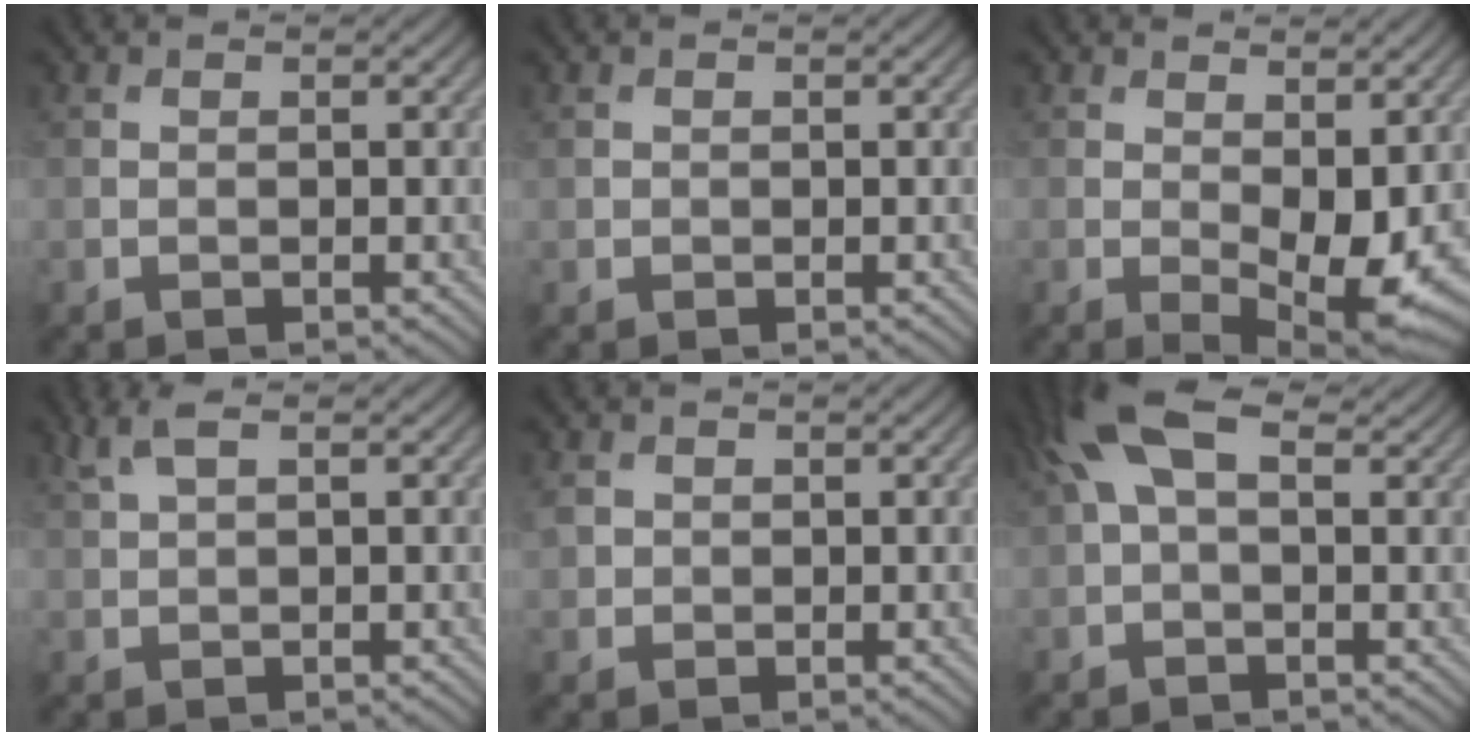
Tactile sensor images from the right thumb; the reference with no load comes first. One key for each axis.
{"total": 0.7, "fx": 0.1, "fy": 0.7, "fz": 0.1, "tx": -0.003, "ty": -0.003, "tz": 0.002}
{"total": 6.8, "fx": -0.4, "fy": 3.3, "fz": 6.0, "tx": -0.103, "ty": -0.018, "tz": 0.005}
{"total": 2.6, "fx": 1.5, "fy": 0.6, "fz": 2.1, "tx": -0.053, "ty": 0.011, "tz": 0.033}
{"total": 2.2, "fx": 0.2, "fy": 2.0, "fz": 0.7, "tx": -0.022, "ty": 0.000, "tz": 0.003}
{"total": 7.6, "fx": 3.1, "fy": 3.4, "fz": 6.1, "tx": -0.133, "ty": 0.023, "tz": 0.050}